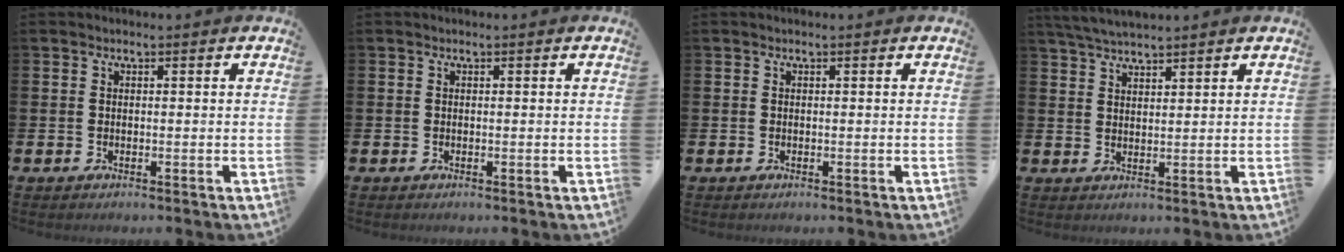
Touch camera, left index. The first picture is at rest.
{"total": 0.0}
{"total": 0.0}
{"total": 3.9, "force": [3.8, 0.3, 1.0], "torque": [-0.034, -0.009, 0.072]}